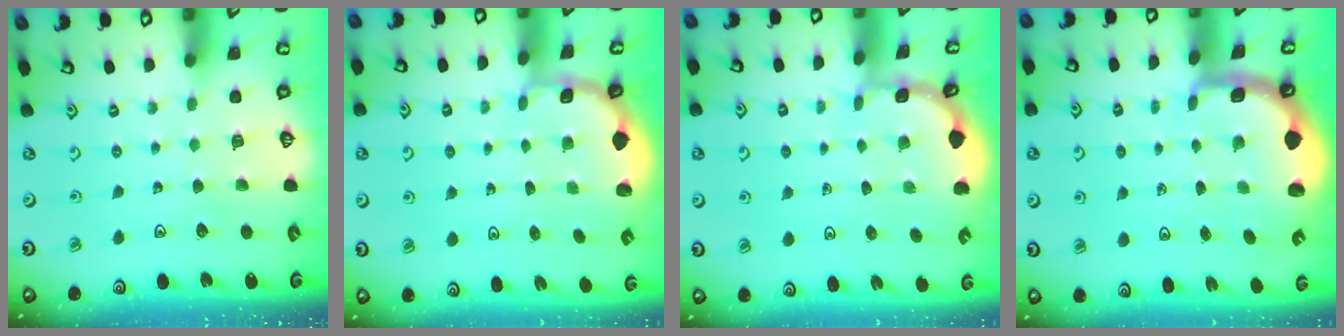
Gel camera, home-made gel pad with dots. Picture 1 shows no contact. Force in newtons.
{"total": 1.9, "press": 1.8, "slide": 0.7}
{"total": 1.6, "press": 1.6, "slide": 0.1}
{"total": 2.1, "press": 1.9, "slide": 0.8}